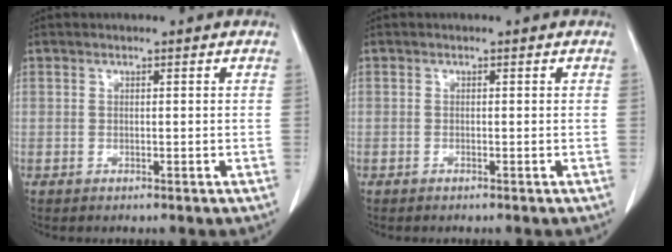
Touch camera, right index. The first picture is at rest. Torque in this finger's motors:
{"motor_torque": [0.15, -0.12, -0.01, 0.00]}